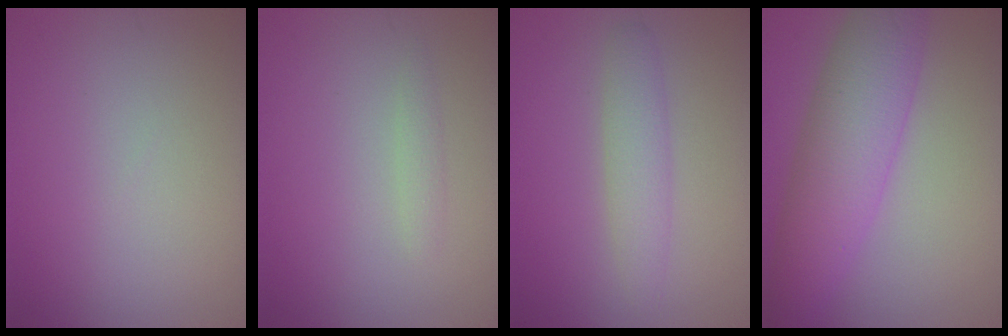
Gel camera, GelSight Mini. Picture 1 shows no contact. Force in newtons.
{"total": 0.9, "press": 0.9, "slide": 0.1}
{"total": 2.5, "press": 2.5, "slide": 0.2}
{"total": 7.1, "press": 7.1, "slide": 0.3}